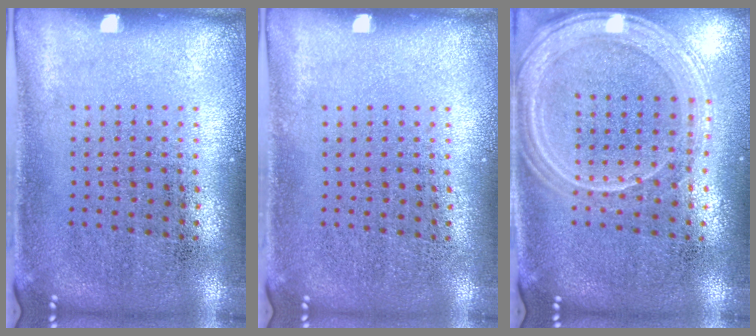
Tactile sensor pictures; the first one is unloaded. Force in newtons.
{"total": 0.0}
{"total": 1.4, "press": 1.4, "slide": 0.2}